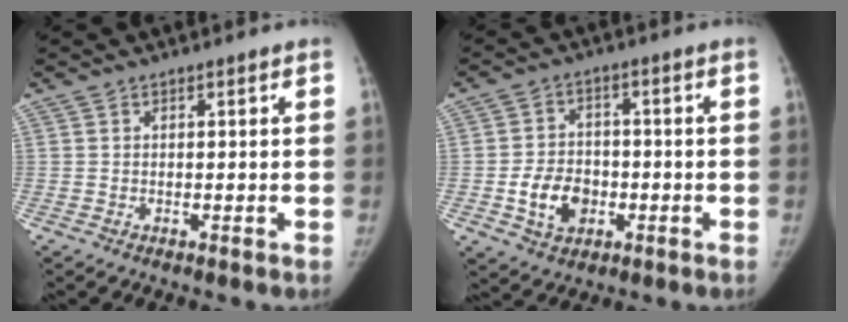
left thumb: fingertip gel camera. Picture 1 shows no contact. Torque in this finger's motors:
{"motor_torque": [-0.21, 1.72, 0.23, -0.33, 0.04]}